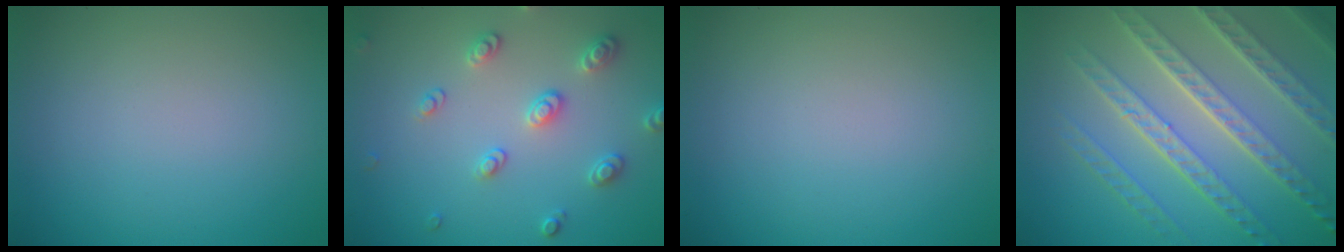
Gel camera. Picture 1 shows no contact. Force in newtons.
{"total": 2.8, "press": 2.8, "slide": 0.2}
{"total": 0.0}
{"total": 8.0, "press": 5.6, "slide": 5.8}